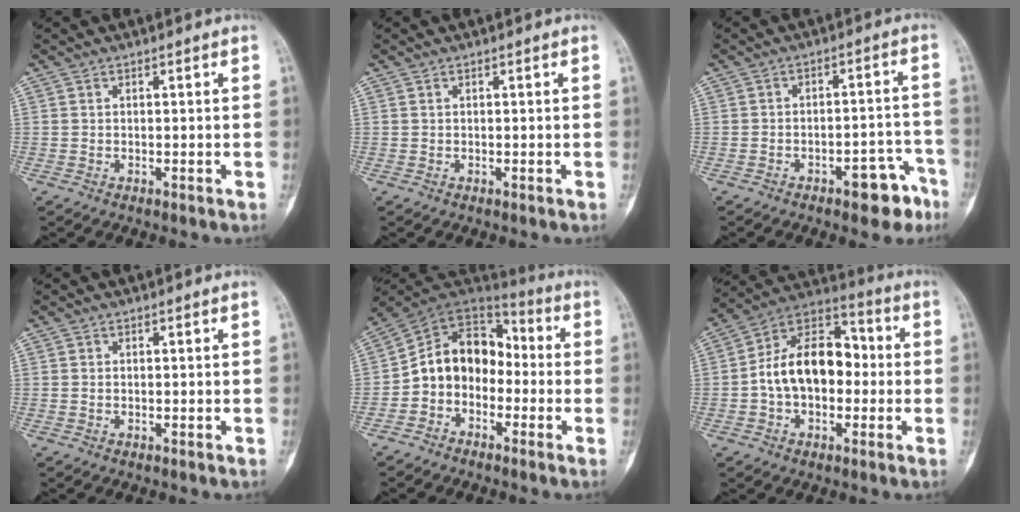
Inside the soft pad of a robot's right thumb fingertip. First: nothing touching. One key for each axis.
{"total": 0.0}
{"total": 7.7, "fx": -4.8, "fy": 3.5, "fz": 4.9, "tx": -0.033, "ty": 0.042, "tz": -0.059}
{"total": 0.0}
{"total": 12.8, "fx": -2.6, "fy": 10.1, "fz": 7.4, "tx": -0.089, "ty": 0.063, "tz": -0.064}
{"total": 15.8, "fx": -0.8, "fy": 10.5, "fz": 11.8, "tx": -0.166, "ty": 0.044, "tz": -0.026}